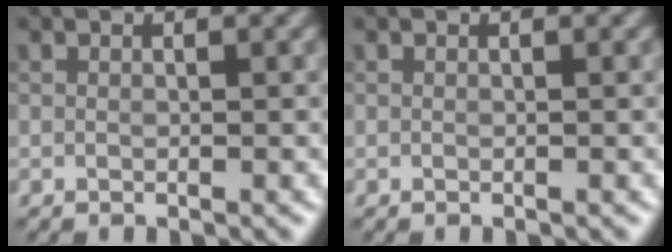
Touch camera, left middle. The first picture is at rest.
{"total": 0.0}